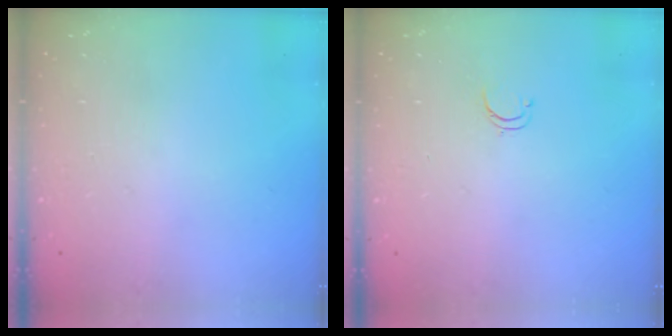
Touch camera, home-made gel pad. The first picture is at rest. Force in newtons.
{"total": 3.1, "press": 3.1, "slide": 0.4}